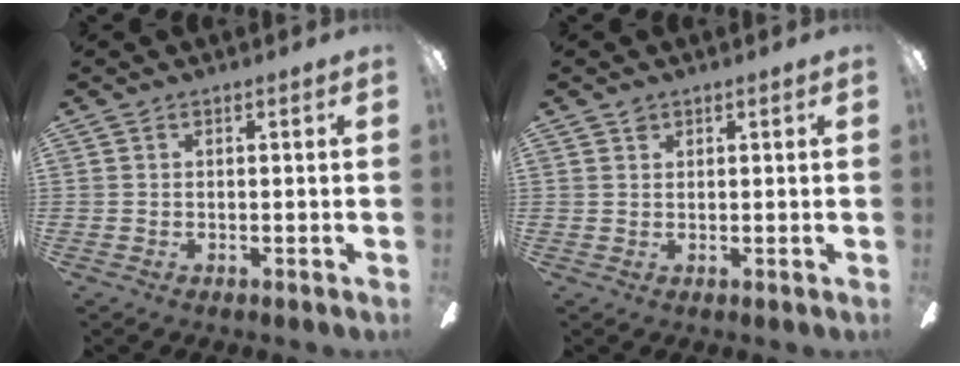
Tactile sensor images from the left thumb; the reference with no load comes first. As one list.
[{"total": 1.6, "force": [1.2, 1.0, 0.3], "torque": [0.001, -0.003, 0.020]}]